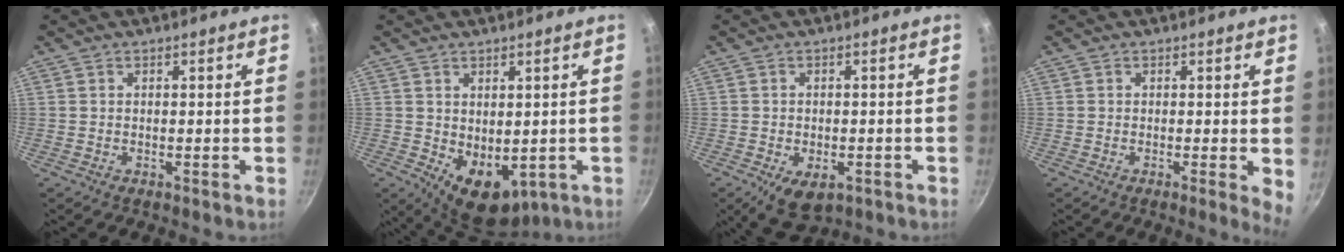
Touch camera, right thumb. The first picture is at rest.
{"total": 9.1, "force": [-0.8, 6.1, 6.6], "torque": [-0.073, -0.014, 0.012]}
{"total": 6.8, "force": [-2.8, 4.1, 4.7], "torque": [-0.061, 0.001, -0.032]}
{"total": 2.9, "force": [0.0, 0.6, 2.9], "torque": [-0.034, -0.007, -0.003]}